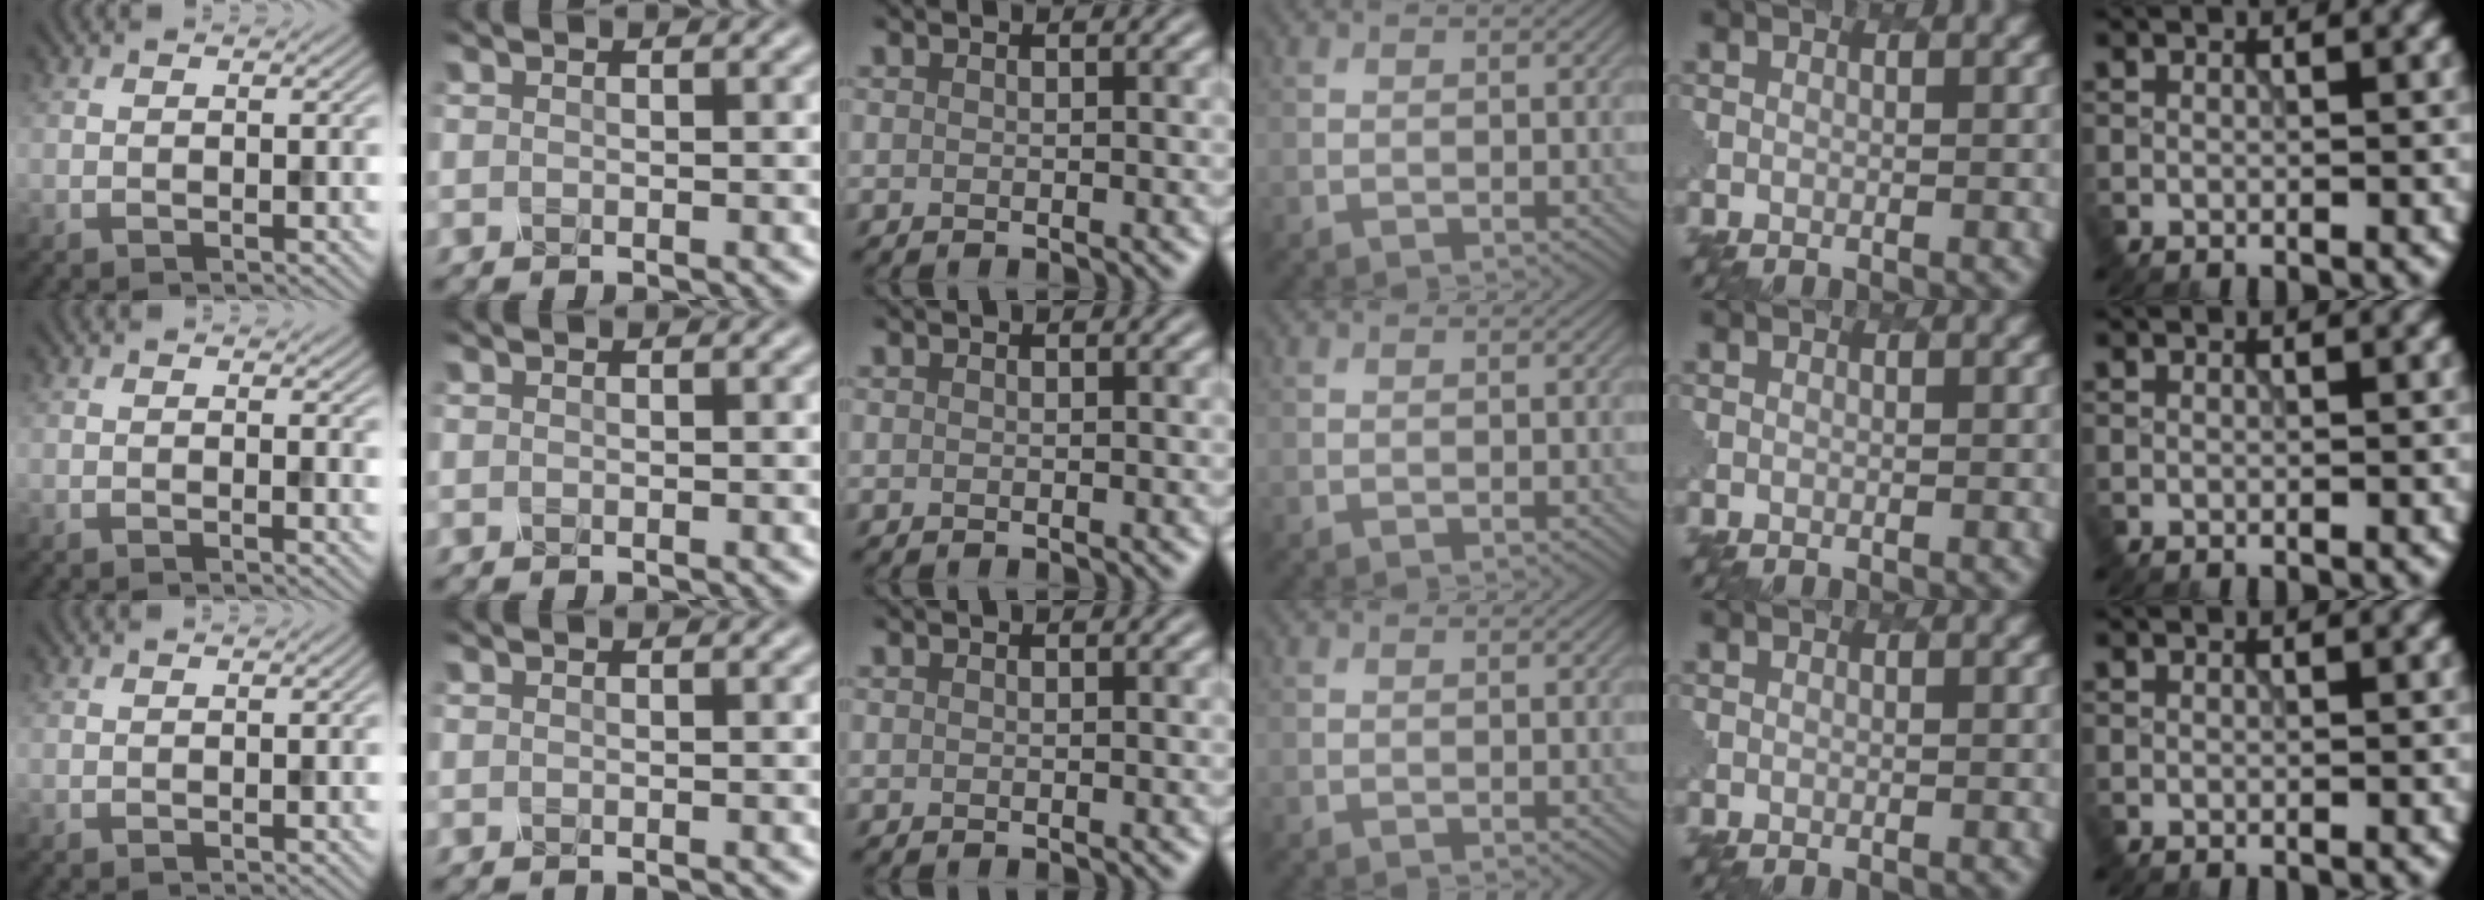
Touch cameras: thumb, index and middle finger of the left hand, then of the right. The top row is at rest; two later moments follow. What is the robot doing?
{"motion": "dispense", "object": "spray bottle"}